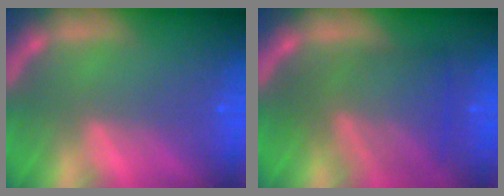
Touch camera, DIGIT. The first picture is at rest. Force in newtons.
{"total": 7.6}